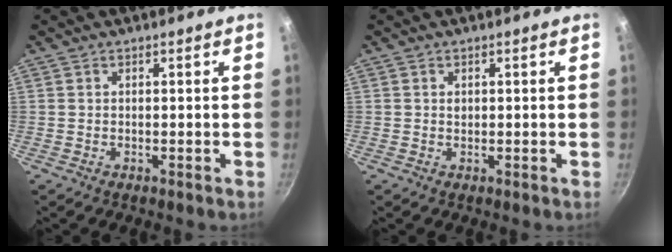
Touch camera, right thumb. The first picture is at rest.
{"total": 0.8, "force": [0.2, 0.6, 0.4], "torque": [-0.002, -0.001, 0.003]}